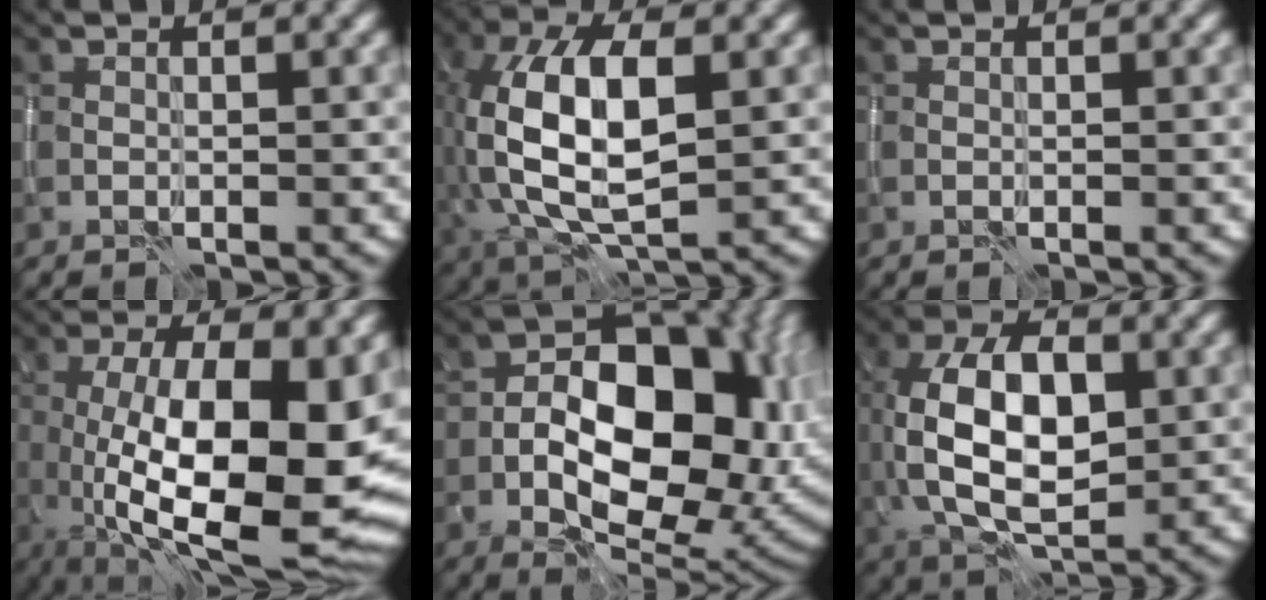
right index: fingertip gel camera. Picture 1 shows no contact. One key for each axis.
{"total": 11.3, "fx": 0.7, "fy": 5.6, "fz": 9.8, "tx": -0.195, "ty": 0.011, "tz": 0.008}
{"total": 0.0}
{"total": 15.2, "fx": -1.3, "fy": 5.9, "fz": 14.0, "tx": -0.216, "ty": -0.012, "tz": -0.016}
{"total": 15.3, "fx": -0.6, "fy": 9.5, "fz": 12.0, "tx": -0.151, "ty": 0.001, "tz": -0.011}
{"total": 10.7, "fx": 1.1, "fy": 6.1, "fz": 8.8, "tx": -0.162, "ty": 0.008, "tz": 0.018}